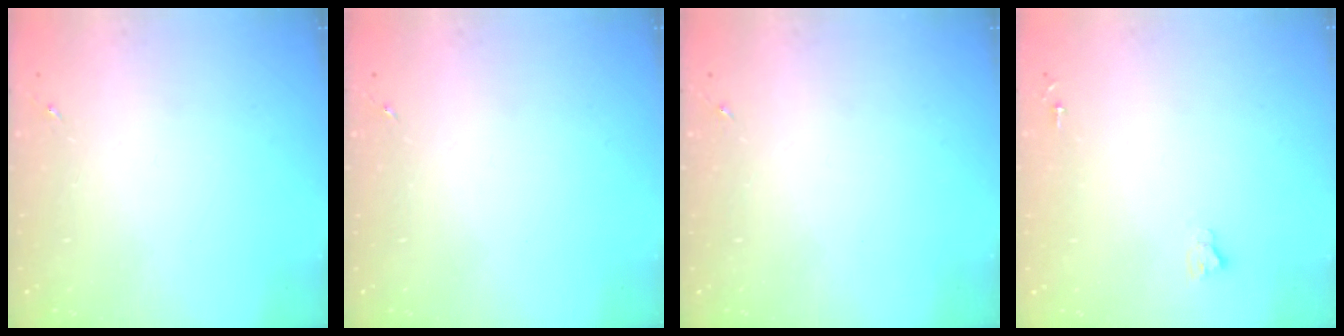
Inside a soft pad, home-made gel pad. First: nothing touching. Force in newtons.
{"total": 0.0}
{"total": 0.0}
{"total": 2.7, "press": 2.7, "slide": 0.0}